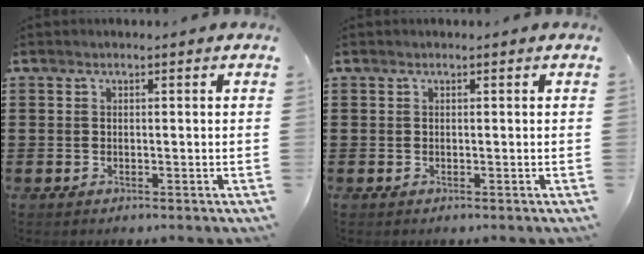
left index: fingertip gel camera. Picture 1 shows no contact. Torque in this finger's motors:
{"motor_torque": [-0.07, -0.02, 0.00, 0.00]}